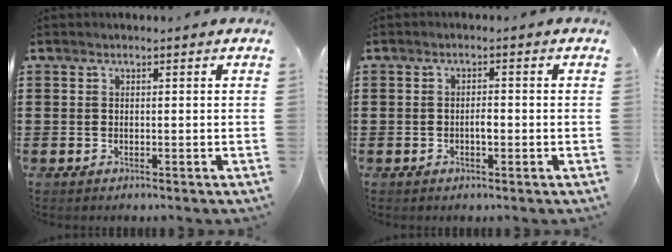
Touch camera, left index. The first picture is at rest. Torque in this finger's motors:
{"motor_torque": [0.44, 0.41, 0.06, 0.05]}